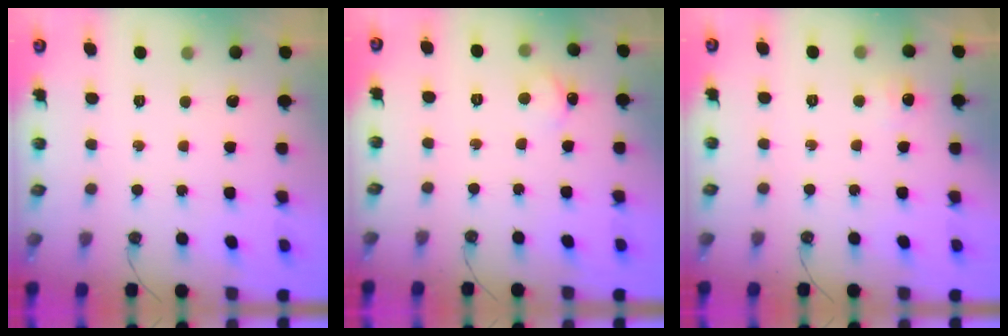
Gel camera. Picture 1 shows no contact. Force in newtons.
{"total": 2.0, "press": 2.0, "slide": 0.3}
{"total": 4.7, "press": 4.7, "slide": 0.3}